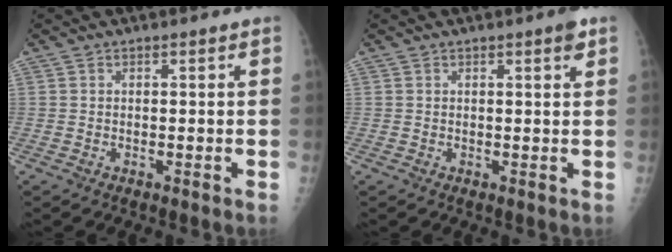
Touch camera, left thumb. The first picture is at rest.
{"total": 2.0, "force": [1.2, 0.3, 1.6], "torque": [-0.023, -0.004, 0.013]}